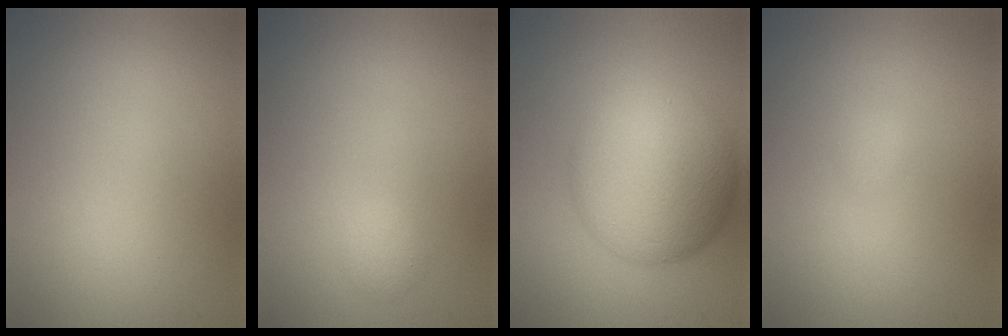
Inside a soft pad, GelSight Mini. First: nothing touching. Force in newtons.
{"total": 0.8, "press": 0.8, "slide": 0.0}
{"total": 9.4, "press": 9.4, "slide": 0.1}
{"total": 0.6, "press": 0.6, "slide": 0.0}